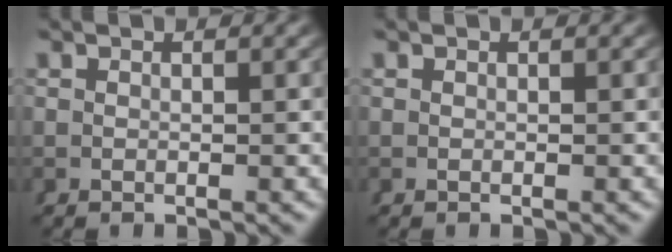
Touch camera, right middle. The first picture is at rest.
{"total": 0.0}